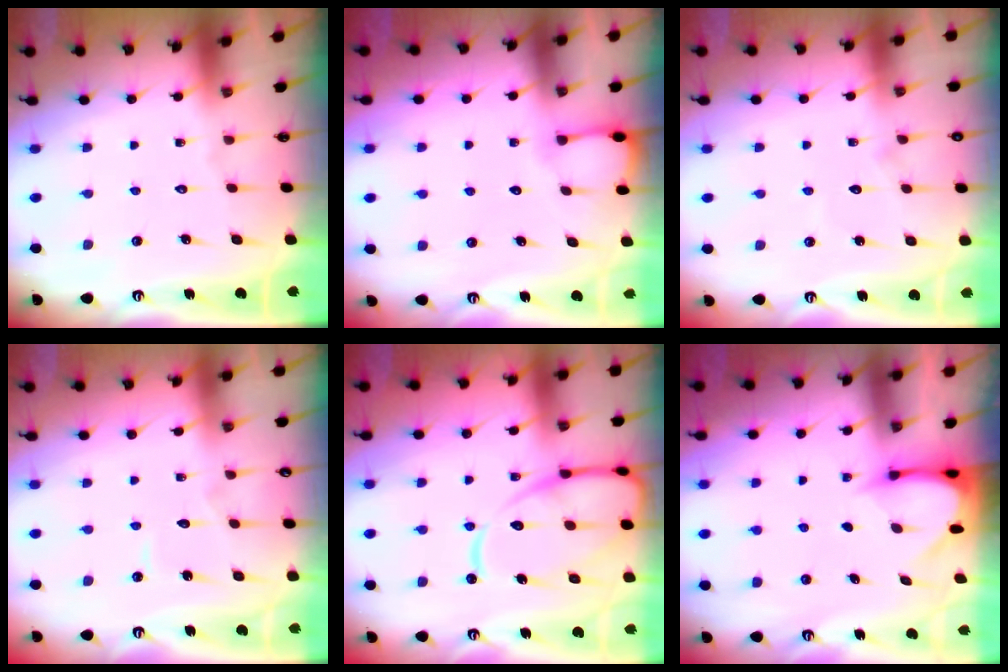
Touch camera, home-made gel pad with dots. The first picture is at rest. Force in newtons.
{"total": 2.5, "press": 2.5, "slide": 0.2}
{"total": 6.3, "press": 6.3, "slide": 0.6}
{"total": 2.9, "press": 2.9, "slide": 0.2}
{"total": 14.8, "press": 14.7, "slide": 1.7}
{"total": 3.6, "press": 3.6, "slide": 0.3}